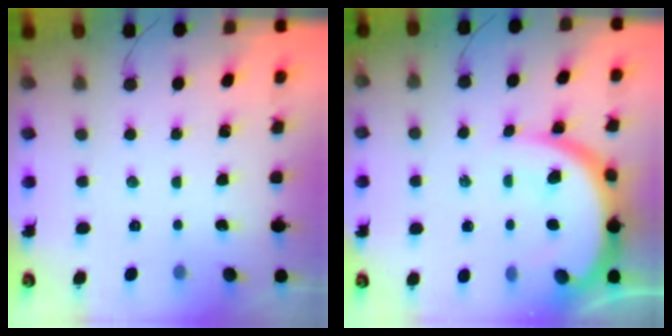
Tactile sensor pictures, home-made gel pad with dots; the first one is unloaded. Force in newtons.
{"total": 12.1, "press": 12.1, "slide": 1.0}